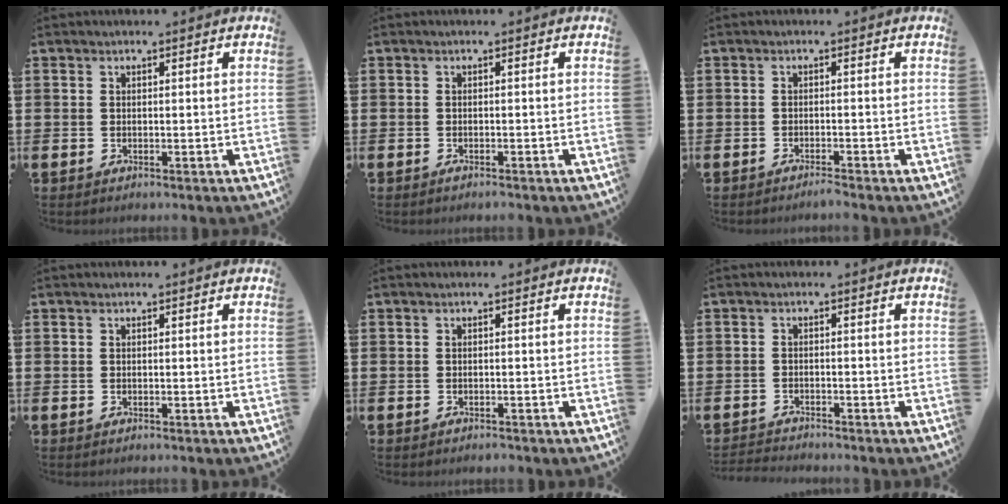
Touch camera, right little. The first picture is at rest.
{"total": 0.7, "force": [-0.5, 0.1, 0.4], "torque": [-0.009, -0.003, -0.009]}
{"total": 1.1, "force": [-1.0, -0.2, 0.2], "torque": [-0.005, -0.001, -0.021]}
{"total": 0.0}
{"total": 0.6, "force": [-0.6, 0.1, 0.0], "torque": [-0.002, -0.003, -0.011]}
{"total": 1.6, "force": [-1.6, 0.0, -0.2], "torque": [-0.002, 0.003, -0.034]}